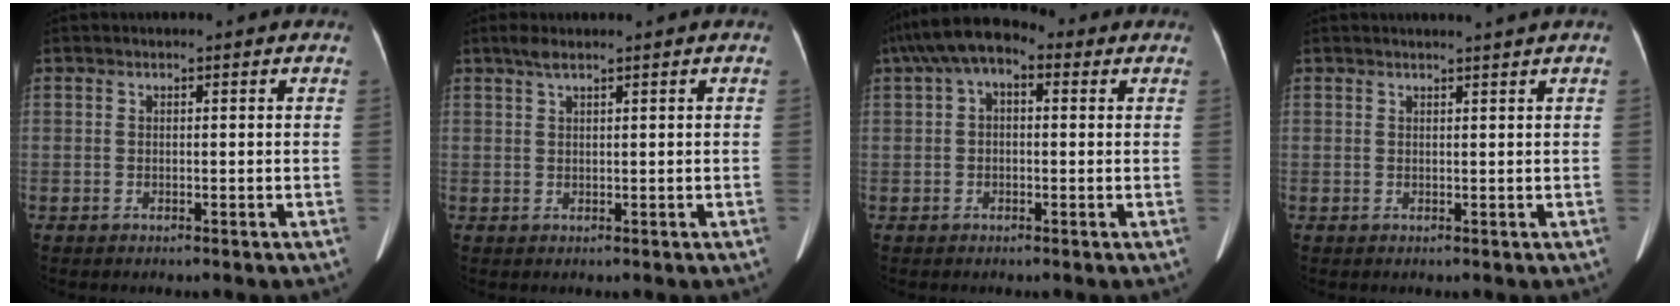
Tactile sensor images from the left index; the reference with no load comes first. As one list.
[{"total": 1.6, "force": [1.2, 0.0, 1.1], "torque": [-0.026, 0.013, 0.029]}, {"total": 7.8, "force": [3.2, 3.9, 6.0], "torque": [-0.112, 0.049, 0.050]}, {"total": 2.4, "force": [2.1, -0.7, 0.9], "torque": [-0.011, 0.001, 0.029]}]